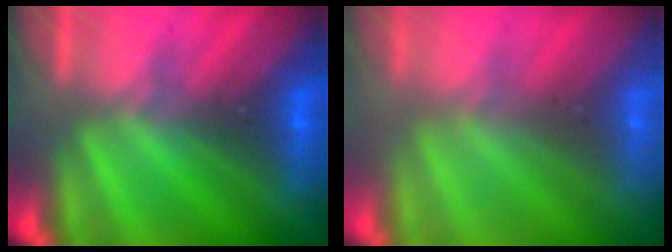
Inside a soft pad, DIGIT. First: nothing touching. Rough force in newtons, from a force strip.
{"total": 2.9}